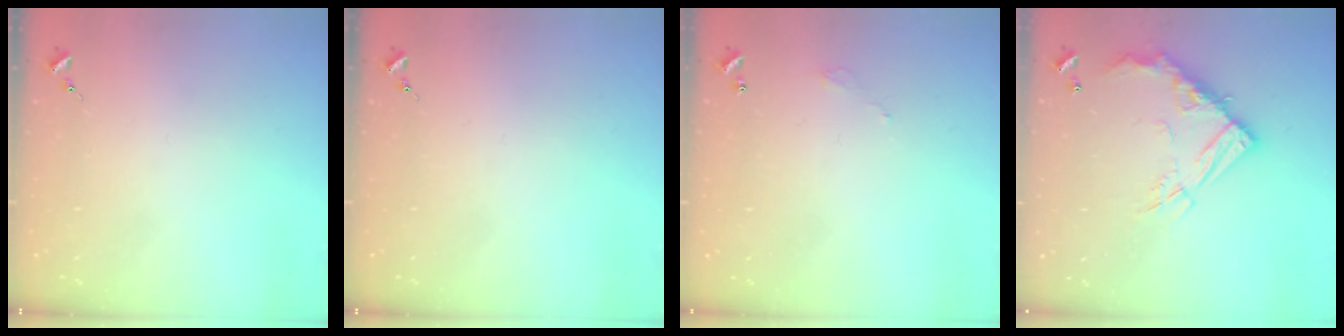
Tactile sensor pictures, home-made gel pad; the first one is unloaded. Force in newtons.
{"total": 0.0}
{"total": 3.0, "press": 3.0, "slide": 0.2}
{"total": 17.2, "press": 17.1, "slide": 1.7}